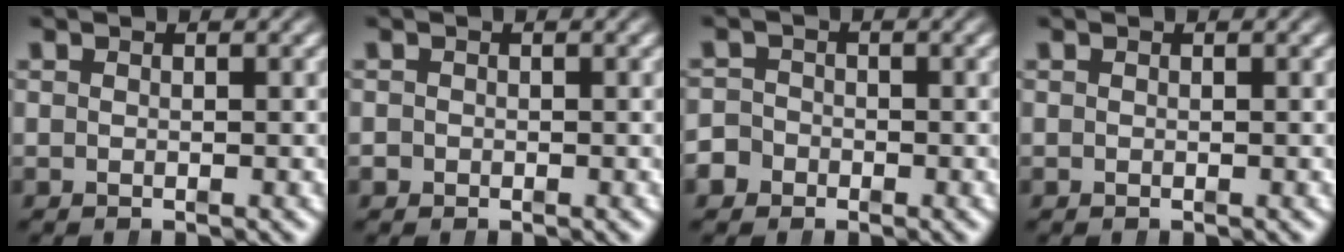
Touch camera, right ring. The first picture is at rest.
{"total": 0.9, "force": [-0.6, 0.7, -0.2], "torque": [0.002, -0.003, -0.012]}
{"total": 2.5, "force": [-1.6, 2.0, 0.1], "torque": [-0.001, -0.008, -0.031]}
{"total": 0.0}